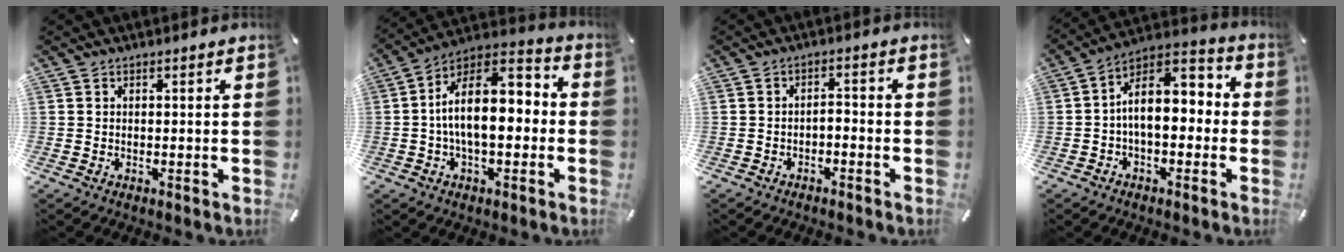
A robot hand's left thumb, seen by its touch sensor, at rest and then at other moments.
{"total": 14.6, "force": [-1.5, 8.3, 11.9], "torque": [-0.204, 0.004, -0.027]}
{"total": 2.5, "force": [-2.1, 0.9, 1.0], "torque": [-0.020, 0.014, -0.043]}
{"total": 10.2, "force": [-0.8, 6.9, 7.4], "torque": [-0.129, 0.002, -0.013]}